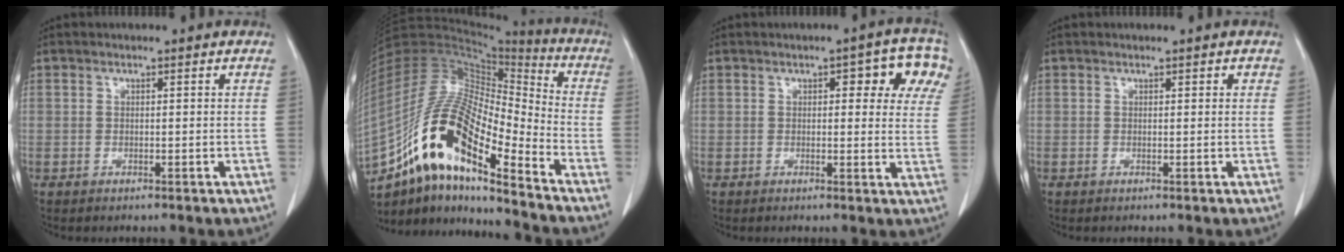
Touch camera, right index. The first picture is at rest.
{"total": 19.3, "force": [-11.9, 4.4, 14.6], "torque": [-0.293, 0.015, -0.211]}
{"total": 8.0, "force": [3.5, 2.9, 6.6], "torque": [-0.061, 0.010, 0.029]}
{"total": 0.7, "force": [0.4, 0.2, 0.5], "torque": [-0.009, 0.002, 0.004]}